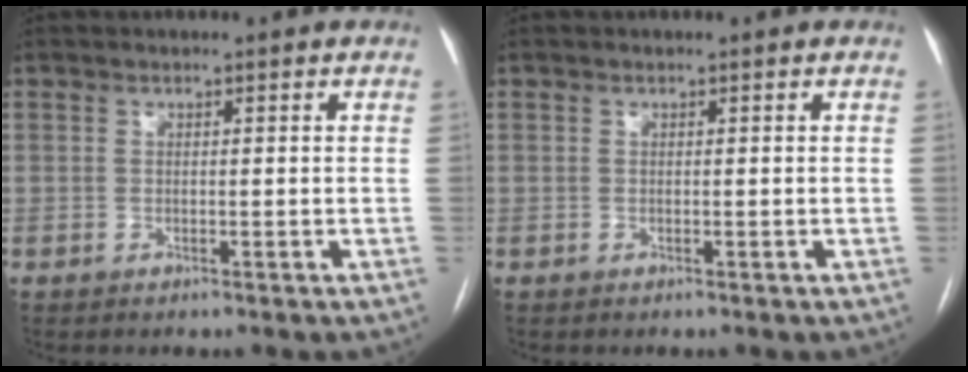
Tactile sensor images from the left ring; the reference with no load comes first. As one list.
[{"total": 0.0}]